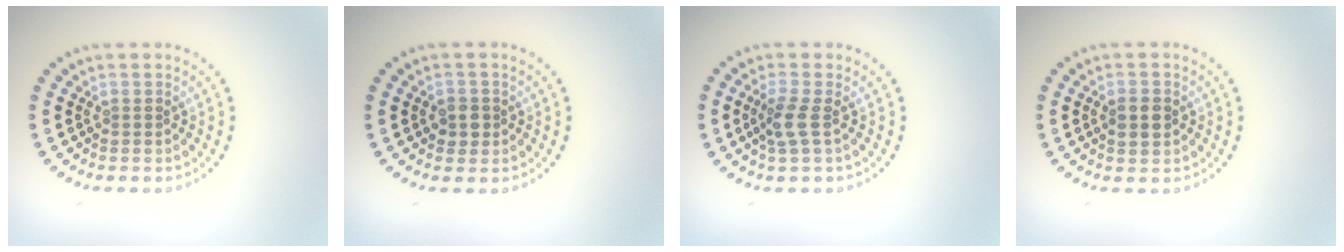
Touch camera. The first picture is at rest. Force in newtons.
{"total": 1.6, "press": 1.6, "slide": 0.5}
{"total": 1.9, "press": 1.6, "slide": 1.1}
{"total": 2.4, "press": 2.4, "slide": 0.1}